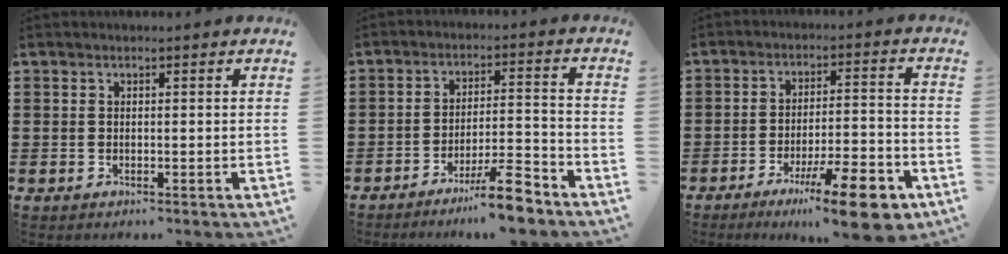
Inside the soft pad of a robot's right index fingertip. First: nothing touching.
{"total": 8.0, "force": [-6.6, 0.6, 4.5], "torque": [-0.065, 0.011, -0.119]}
{"total": 11.5, "force": [-7.6, 2.1, 8.3], "torque": [-0.127, 0.017, -0.133]}